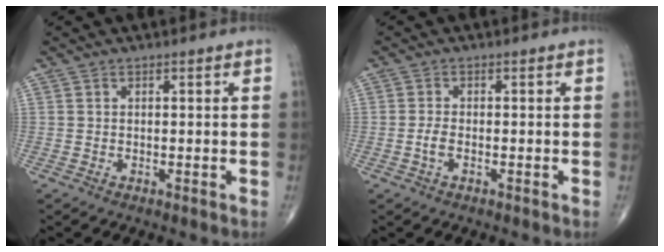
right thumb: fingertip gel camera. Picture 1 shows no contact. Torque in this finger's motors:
{"motor_torque": [-0.18, 0.08, 0.13, 0.13, 0.00]}